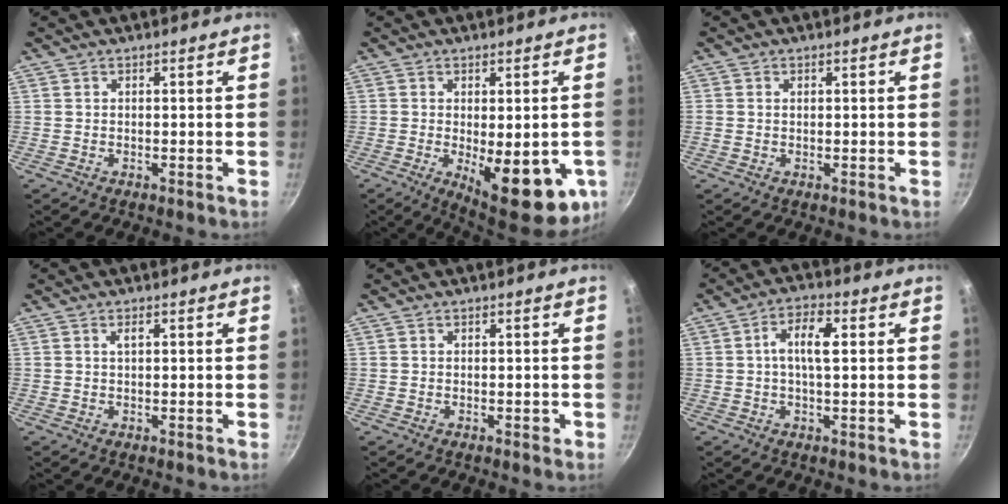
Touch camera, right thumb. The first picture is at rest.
{"total": 17.1, "force": [-4.3, 6.8, 15.1], "torque": [-0.161, -0.021, -0.041]}
{"total": 0.7, "force": [0.2, 0.6, 0.3], "torque": [-0.005, 0.003, 0.002]}
{"total": 1.2, "force": [0.4, 0.5, 1.0], "torque": [-0.017, 0.003, 0.007]}
{"total": 1.0, "force": [-0.3, 0.6, 0.6], "torque": [-0.004, 0.004, -0.005]}
{"total": 6.2, "force": [0.9, 2.4, 5.6], "torque": [-0.104, 0.014, 0.009]}